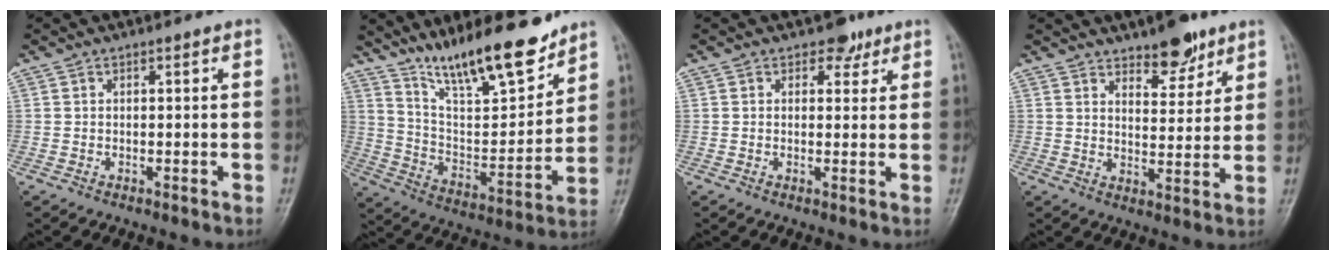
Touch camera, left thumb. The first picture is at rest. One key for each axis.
{"total": 17.6, "fx": 13.9, "fy": 4.1, "fz": 10.0, "tx": -0.132, "ty": -0.085, "tz": 0.249}
{"total": 3.0, "fx": 2.0, "fy": 2.0, "fz": 0.9, "tx": 0.008, "ty": -0.009, "tz": 0.024}
{"total": 7.9, "fx": 5.8, "fy": 3.3, "fz": 4.2, "tx": -0.034, "ty": -0.040, "tz": 0.088}